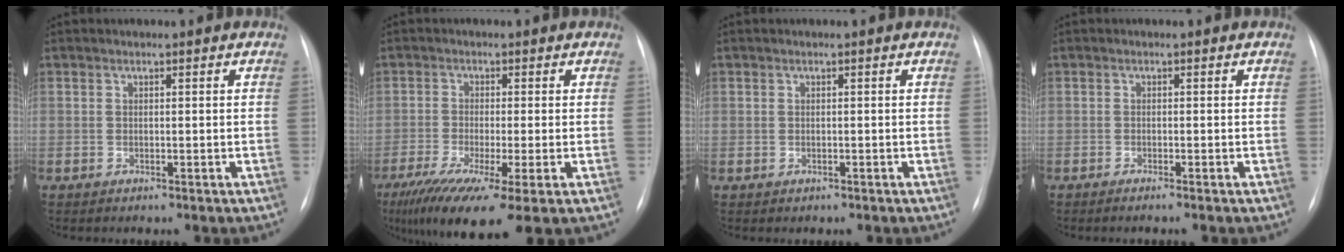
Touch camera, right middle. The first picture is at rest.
{"total": 13.1, "force": [-8.0, 1.3, 10.3], "torque": [-0.166, -0.039, -0.132]}
{"total": 0.8, "force": [-0.3, 0.8, 0.0], "torque": [-0.001, 0.005, -0.005]}
{"total": 1.2, "force": [-1.0, -0.2, 0.7], "torque": [-0.011, 0.000, -0.014]}